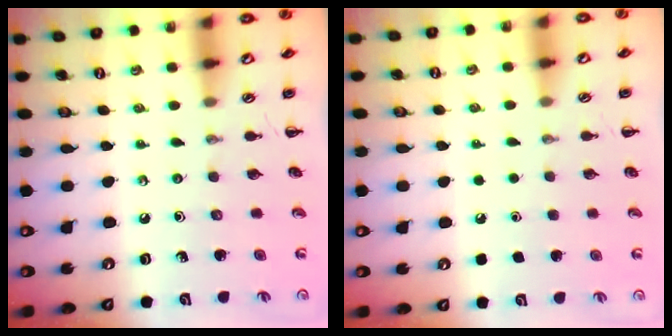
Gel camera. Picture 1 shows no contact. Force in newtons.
{"total": 1.8, "press": 1.8, "slide": 0.1}